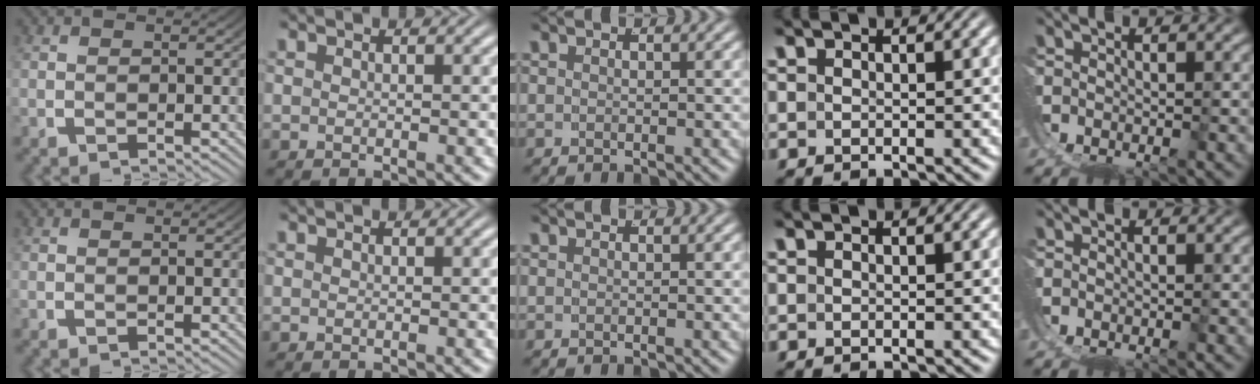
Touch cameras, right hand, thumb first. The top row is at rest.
{}